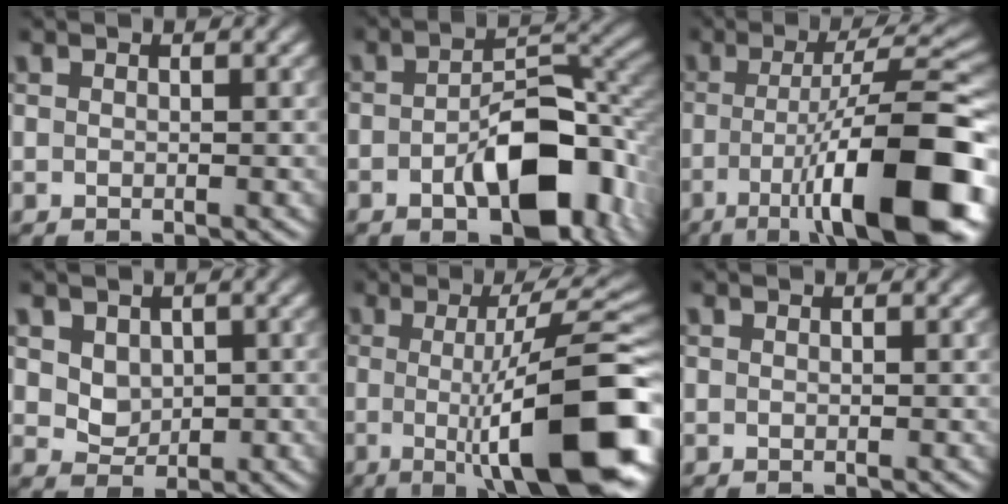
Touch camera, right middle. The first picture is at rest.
{"total": 9.8, "force": [-3.6, 4.8, 7.8], "torque": [-0.111, 0.003, -0.054]}
{"total": 13.4, "force": [-4.4, 3.2, 12.2], "torque": [-0.181, 0.003, -0.068]}
{"total": 2.6, "force": [0.8, 2.1, 1.3], "torque": [-0.030, -0.009, 0.026]}
{"total": 14.2, "force": [-1.9, 3.3, 13.7], "torque": [-0.163, -0.002, -0.032]}
{"total": 0.0}